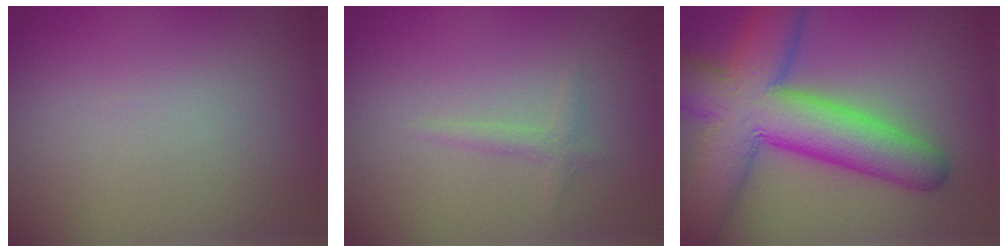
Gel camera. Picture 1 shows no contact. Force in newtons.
{"total": 1.0, "press": 1.0, "slide": 0.0}
{"total": 11.2, "press": 11.2, "slide": 0.3}